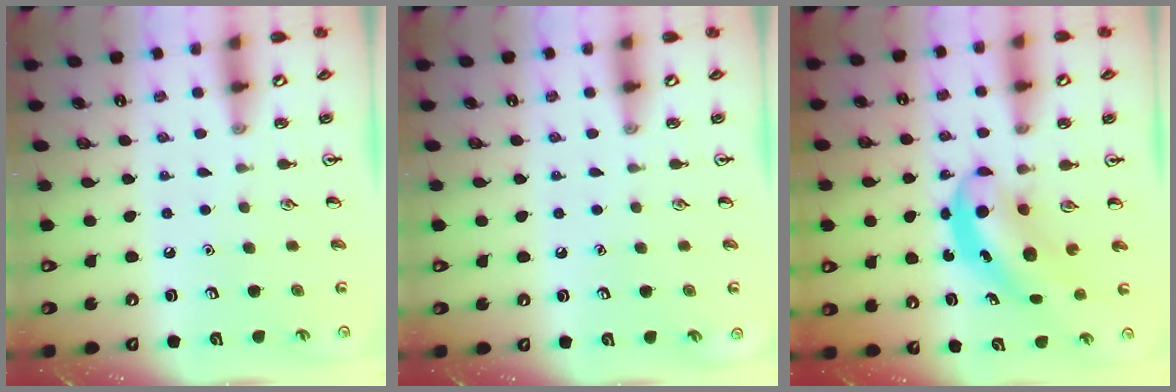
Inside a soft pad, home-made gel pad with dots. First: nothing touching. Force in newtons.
{"total": 0.0}
{"total": 6.3, "press": 6.2, "slide": 1.3}